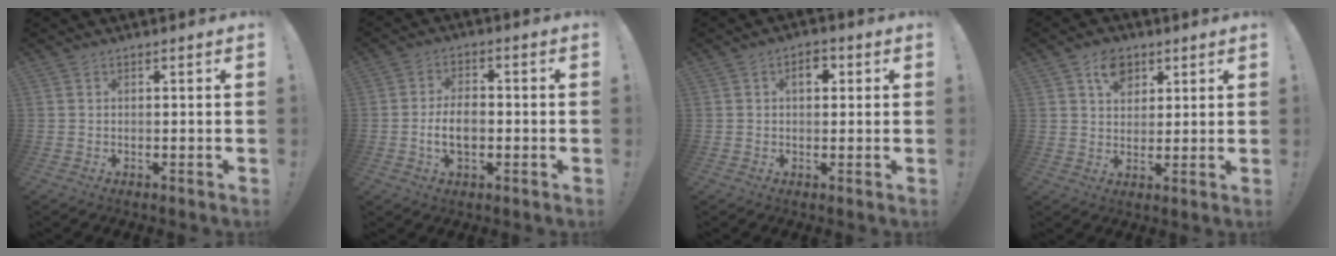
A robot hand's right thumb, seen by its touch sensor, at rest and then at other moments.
{"total": 7.3, "force": [-1.7, 4.2, 5.8], "torque": [-0.110, 0.007, -0.032]}
{"total": 4.5, "force": [1.2, 2.7, 3.5], "torque": [-0.040, 0.001, 0.013]}
{"total": 7.6, "force": [3.9, 5.9, 2.8], "torque": [-0.029, -0.014, 0.071]}